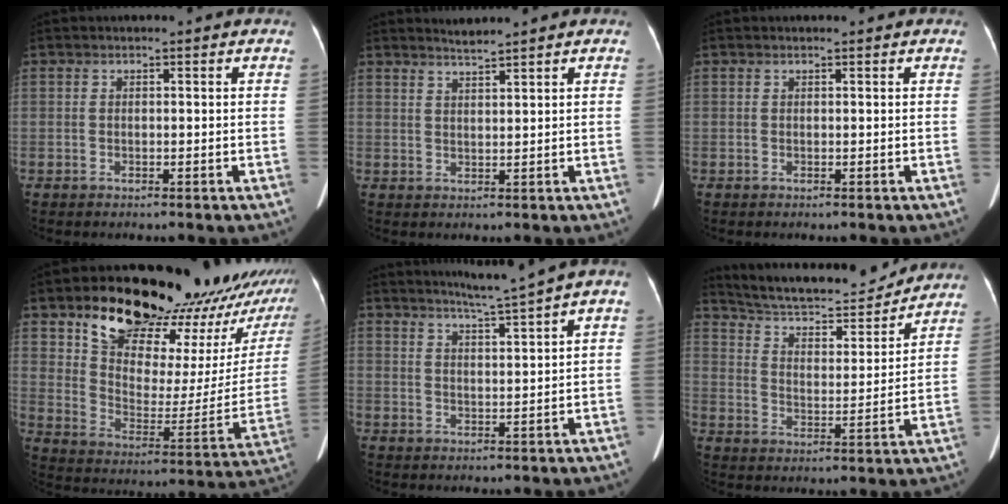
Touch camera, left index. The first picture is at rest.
{"total": 2.0, "force": [1.9, -0.6, 0.2], "torque": [-0.009, 0.000, 0.039]}
{"total": 0.0}
{"total": 27.9, "force": [22.6, 8.3, 14.0], "torque": [-0.203, -0.040, 0.303]}
{"total": 4.6, "force": [3.5, -1.2, 2.6], "torque": [-0.042, -0.002, 0.061]}
{"total": 16.3, "force": [15.4, 2.8, 4.8], "torque": [-0.080, 0.002, 0.238]}